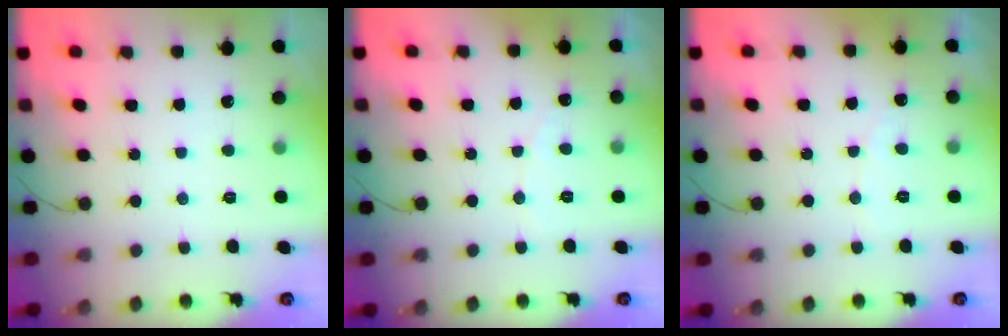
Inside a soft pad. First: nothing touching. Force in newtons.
{"total": 2.4, "press": 2.4, "slide": 0.1}
{"total": 2.4, "press": 2.4, "slide": 0.1}